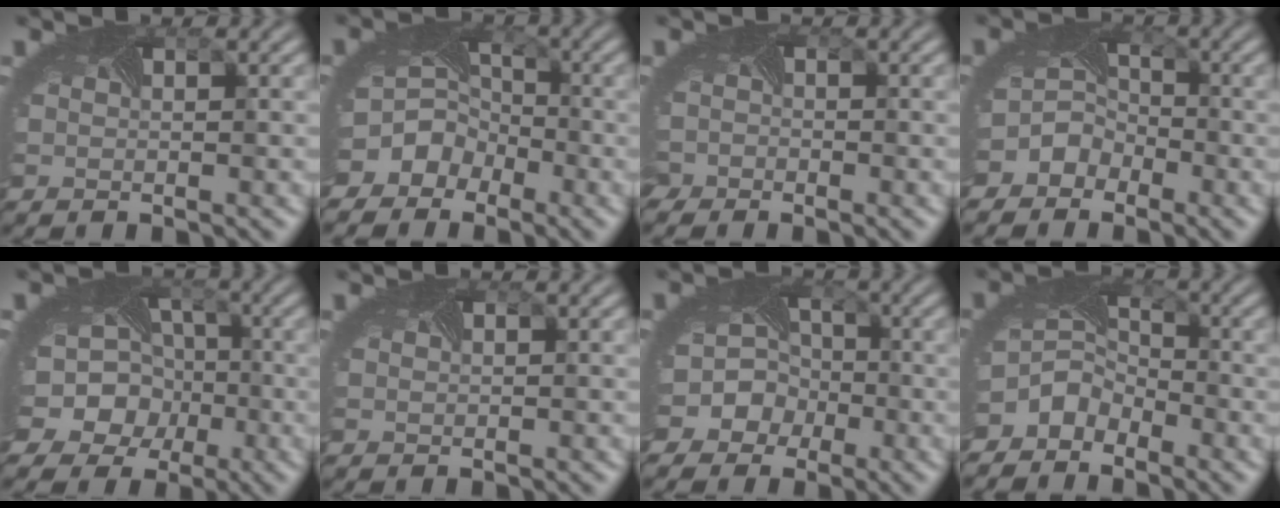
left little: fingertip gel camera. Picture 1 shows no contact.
{"total": 7.3, "force": [-4.2, 5.7, 1.7], "torque": [-0.026, -0.016, -0.067]}
{"total": 2.6, "force": [-1.7, 1.9, 0.5], "torque": [-0.011, -0.013, -0.031]}
{"total": 3.8, "force": [-2.6, 2.7, 0.6], "torque": [0.016, 0.004, -0.048]}
{"total": 12.7, "force": [-3.4, 11.1, 5.0], "torque": [-0.110, -0.008, -0.083]}
{"total": 0.7, "force": [0.3, 0.5, 0.3], "torque": [-0.005, -0.004, 0.006]}
{"total": 7.8, "force": [-3.0, 6.9, 2.2], "torque": [-0.032, -0.001, -0.074]}
{"total": 3.9, "force": [-3.1, 2.1, 1.0], "torque": [-0.021, -0.009, -0.072]}